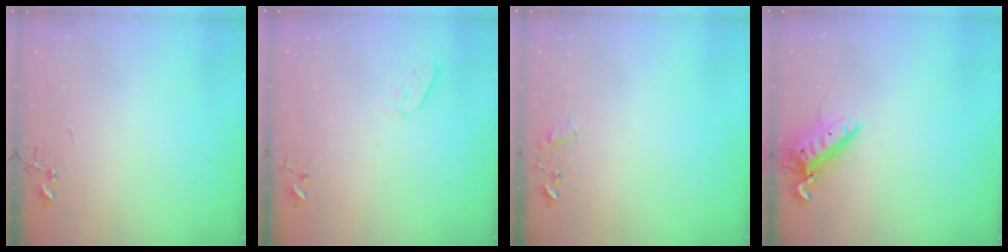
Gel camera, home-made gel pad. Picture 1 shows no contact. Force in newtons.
{"total": 3.7, "press": 3.6, "slide": 0.6}
{"total": 8.1, "press": 8.1, "slide": 0.5}
{"total": 12.3, "press": 12.2, "slide": 1.7}